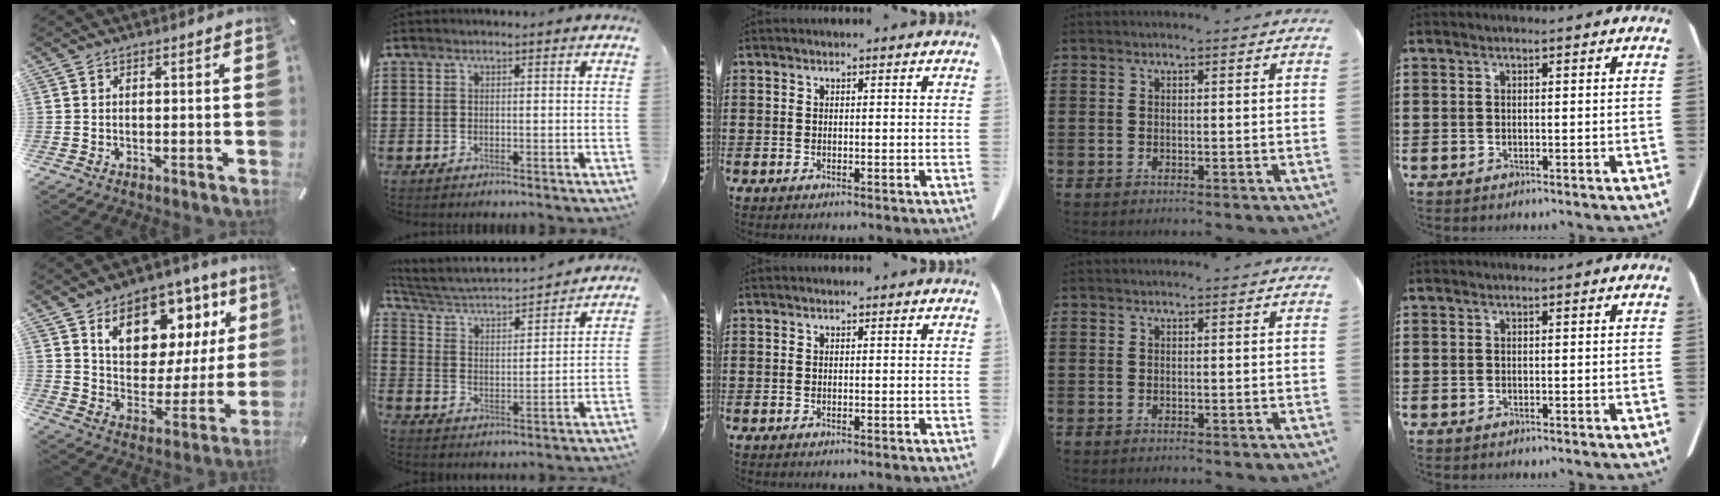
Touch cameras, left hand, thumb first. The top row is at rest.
{"thumb": {"total": 14.5, "force": [8.9, 9.6, 6.2], "torque": [-0.097, -0.061, 0.158]}, "index": {"total": 3.4, "force": [3.2, 0.6, 1.2], "torque": [-0.043, -0.031, 0.043]}}